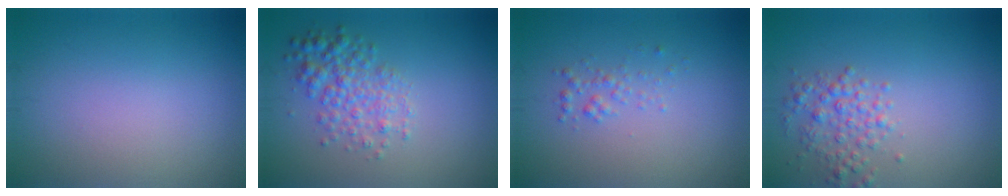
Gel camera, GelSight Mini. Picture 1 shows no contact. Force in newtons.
{"total": 3.4, "press": 3.4, "slide": 0.1}
{"total": 1.1, "press": 1.1, "slide": 0.1}
{"total": 2.5, "press": 2.5, "slide": 0.1}